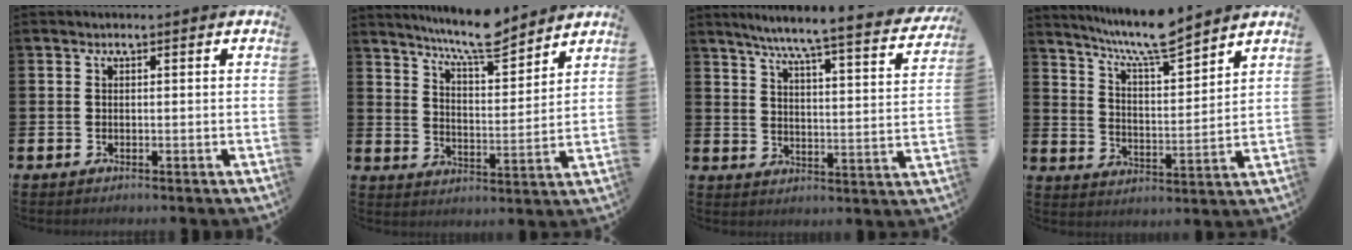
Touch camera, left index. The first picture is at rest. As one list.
[{"total": 8.7, "force": [8.1, 1.2, 2.9], "torque": [-0.069, -0.050, 0.144]}, {"total": 6.6, "force": [5.7, -0.2, 3.2], "torque": [-0.079, -0.050, 0.091]}, {"total": 8.2, "force": [7.7, 0.5, 2.9], "torque": [-0.084, -0.046, 0.137]}]